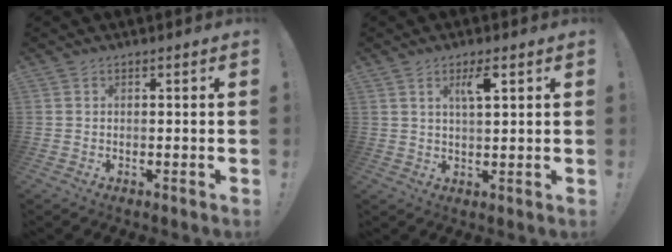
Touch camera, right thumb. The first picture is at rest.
{"total": 5.0, "force": [2.6, 1.0, 4.2], "torque": [-0.066, -0.007, 0.039]}